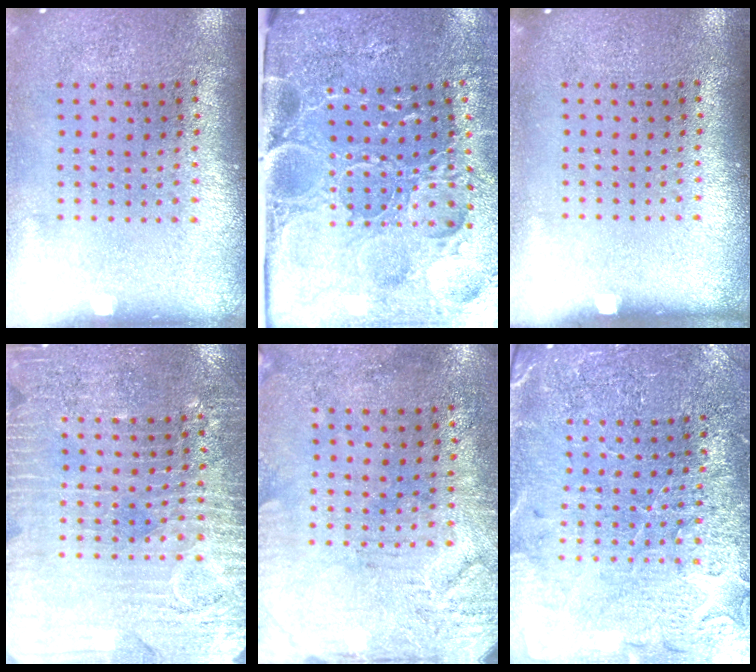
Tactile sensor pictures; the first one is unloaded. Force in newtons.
{"total": 5.3, "press": 4.2, "slide": 3.2}
{"total": 0.0}
{"total": 3.6, "press": 3.2, "slide": 1.7}
{"total": 3.3, "press": 2.6, "slide": 2.0}
{"total": 3.3, "press": 3.2, "slide": 1.0}